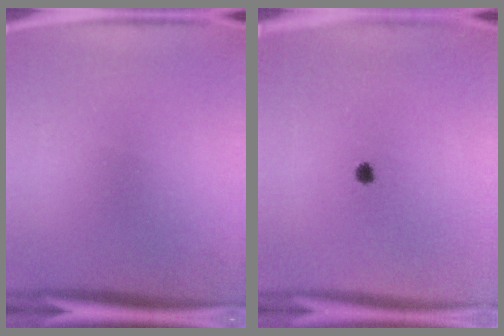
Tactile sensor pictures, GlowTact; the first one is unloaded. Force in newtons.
{"total": 1.5}